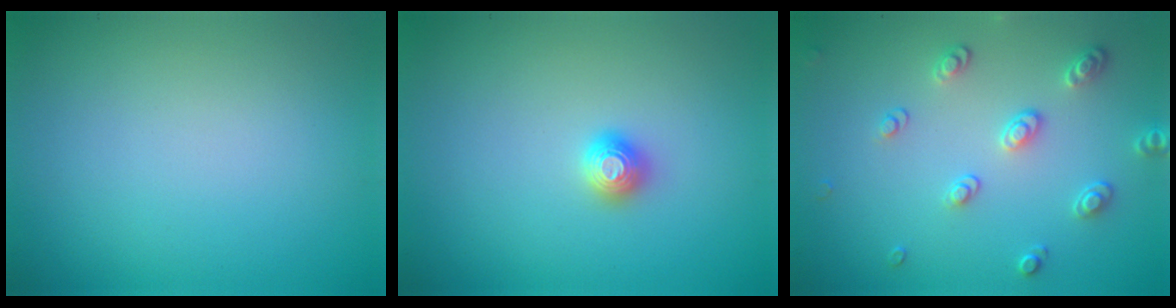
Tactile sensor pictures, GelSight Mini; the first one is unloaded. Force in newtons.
{"total": 1.2, "press": 1.2, "slide": 0.2}
{"total": 2.6, "press": 2.5, "slide": 0.7}